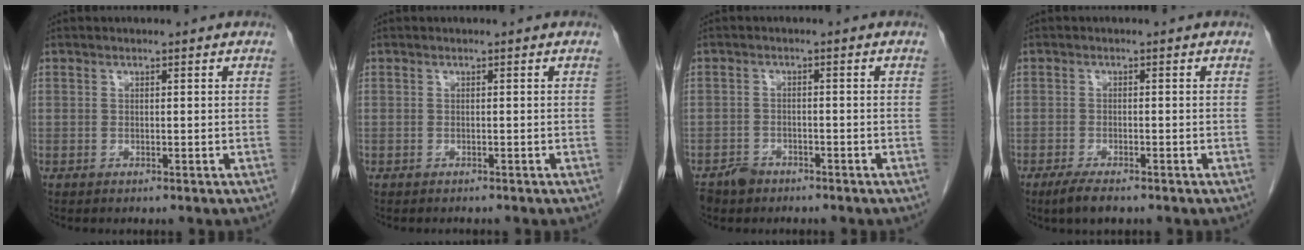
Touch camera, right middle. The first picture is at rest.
{"total": 0.7, "force": [-0.7, 0.2, 0.2], "torque": [-0.008, -0.002, -0.010]}
{"total": 2.7, "force": [-2.1, 1.5, 0.5], "torque": [-0.014, 0.002, -0.033]}
{"total": 3.5, "force": [-2.5, 0.8, 2.3], "torque": [-0.048, -0.007, -0.043]}